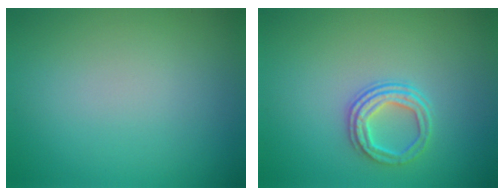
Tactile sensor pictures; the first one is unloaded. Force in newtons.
{"total": 2.8, "press": 2.3, "slide": 1.5}